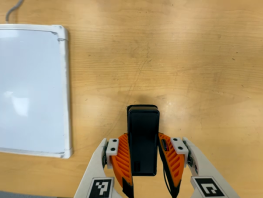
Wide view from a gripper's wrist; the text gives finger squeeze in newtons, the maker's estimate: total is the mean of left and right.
{"total": 3.6, "left": 1.9, "right": 5.2}